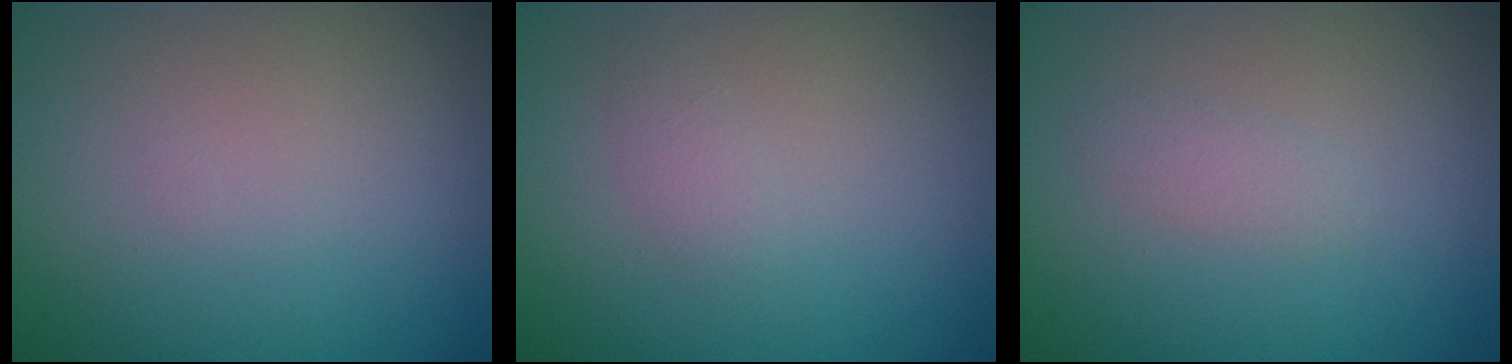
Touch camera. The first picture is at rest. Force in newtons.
{"total": 1.1, "press": 1.1, "slide": 0.0}
{"total": 1.1, "press": 1.1, "slide": 0.1}